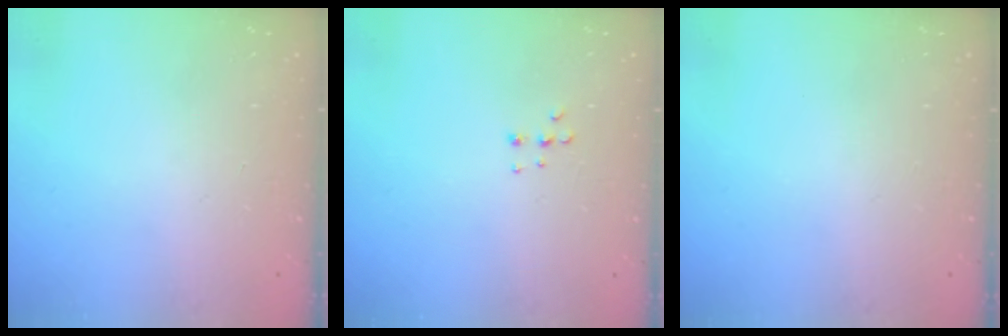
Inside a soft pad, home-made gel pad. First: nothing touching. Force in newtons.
{"total": 5.1, "press": 5.0, "slide": 0.7}
{"total": 0.0}